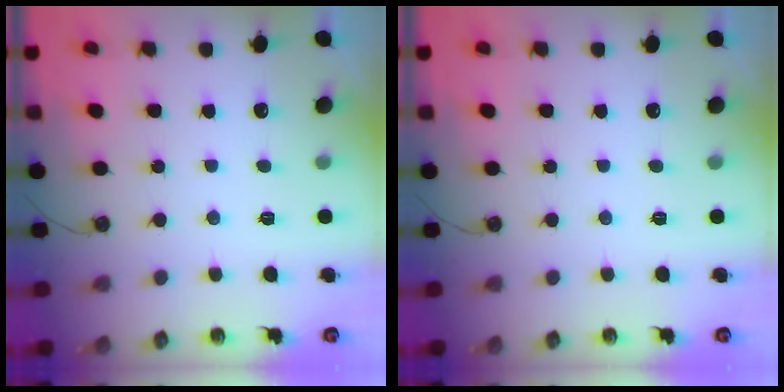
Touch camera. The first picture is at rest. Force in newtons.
{"total": 0.0}